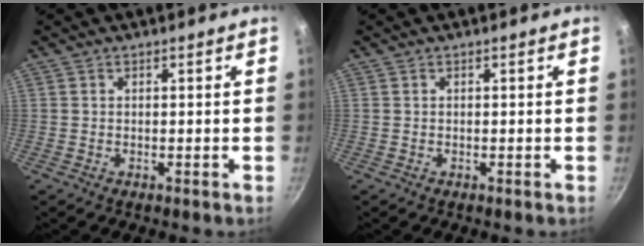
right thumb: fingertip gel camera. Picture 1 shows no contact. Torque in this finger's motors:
{"motor_torque": [0.00, 0.00, 0.00, 0.00, 0.00]}